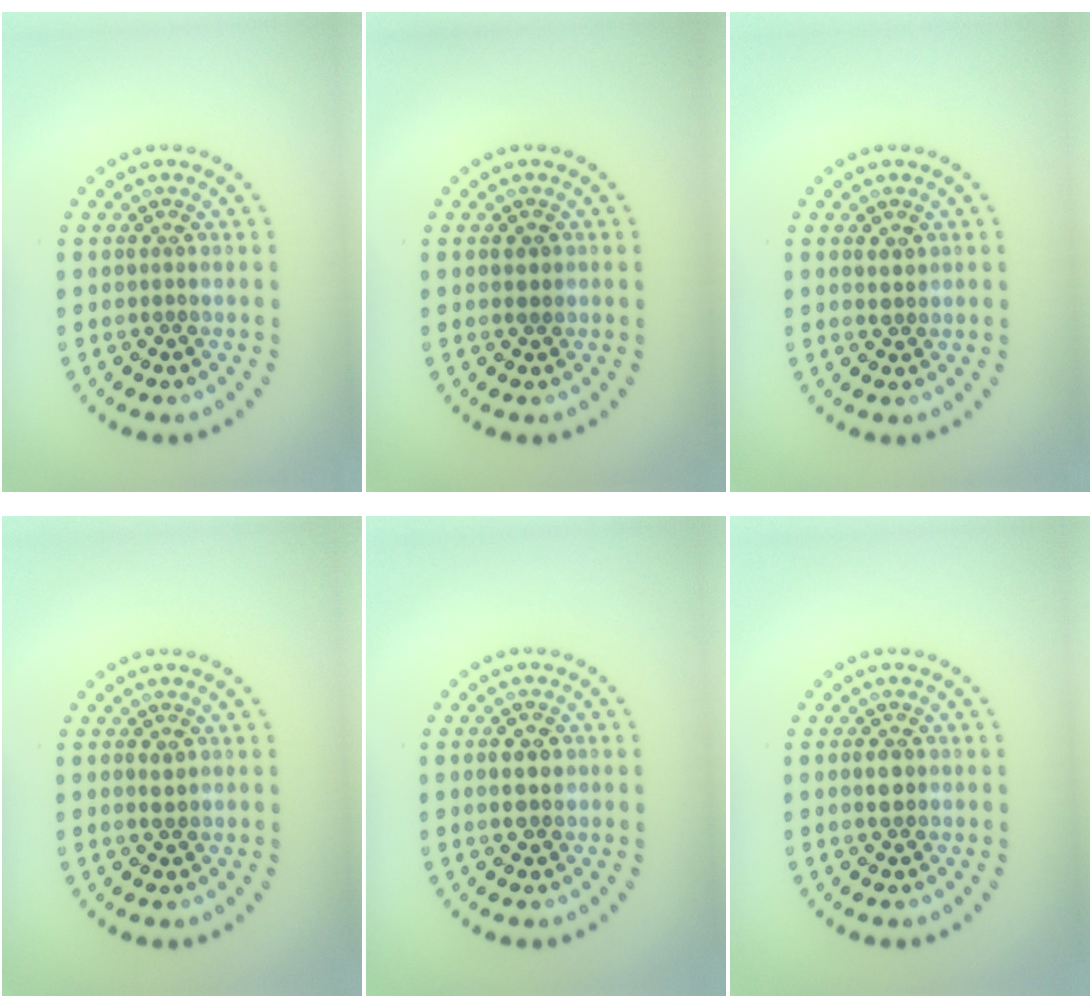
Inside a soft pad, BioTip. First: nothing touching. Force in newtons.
{"total": 1.0, "press": 1.0, "slide": 0.1}
{"total": 1.2, "press": 1.0, "slide": 0.6}
{"total": 1.0, "press": 1.0, "slide": 0.1}
{"total": 2.0, "press": 2.0, "slide": 0.1}
{"total": 1.5, "press": 1.5, "slide": 0.3}